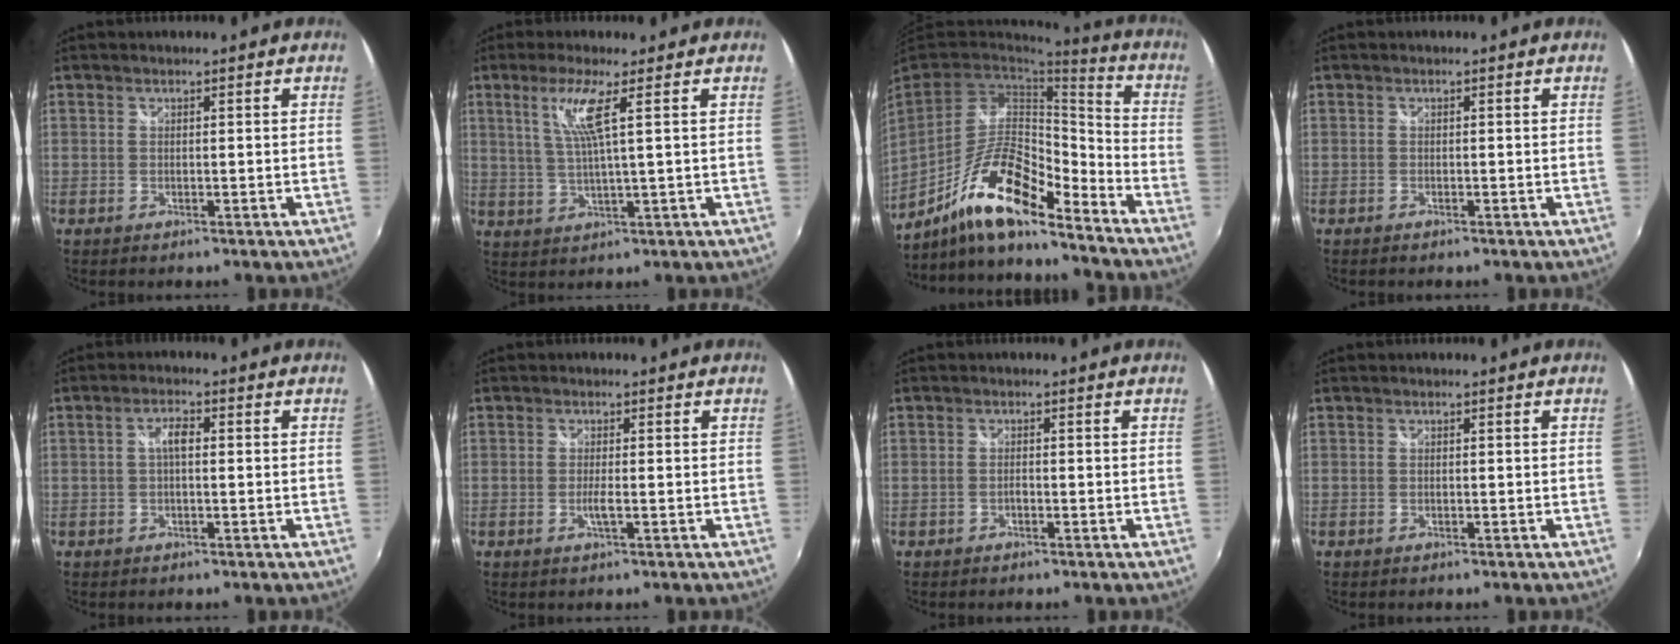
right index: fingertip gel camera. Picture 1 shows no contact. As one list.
[{"total": 6.1, "force": [2.4, -0.6, 5.6], "torque": [-0.109, -0.004, 0.053]}, {"total": 16.4, "force": [-11.0, 4.0, 11.5], "torque": [-0.225, -0.011, -0.209]}, {"total": 0.6, "force": [-0.5, 0.2, 0.2], "torque": [-0.004, -0.003, -0.011]}, {"total": 2.7, "force": [0.1, 1.0, 2.5], "torque": [-0.047, 0.008, 0.000]}, {"total": 1.7, "force": [-0.4, 0.0, 1.7], "torque": [-0.032, -0.005, -0.009]}, {"total": 0.8, "force": [-0.5, 0.5, 0.5], "torque": [-0.010, 0.001, -0.009]}, {"total": 0.0}]